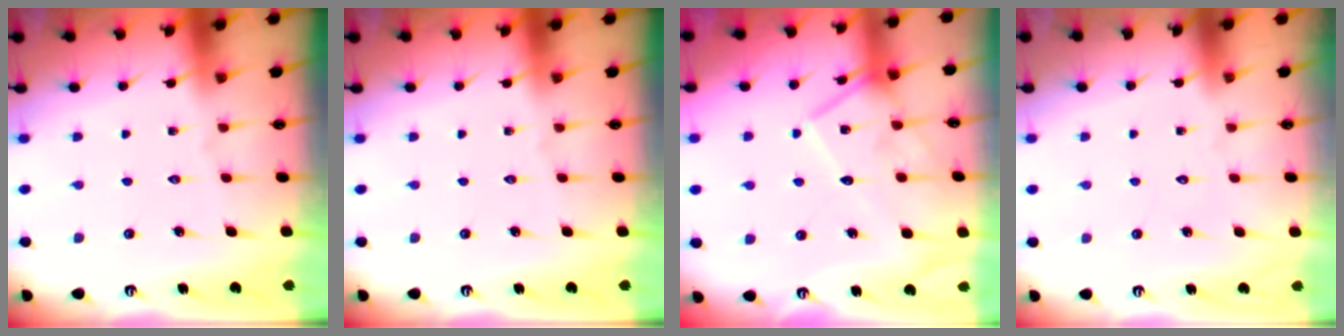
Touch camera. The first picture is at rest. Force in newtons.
{"total": 0.0}
{"total": 12.3, "press": 12.3, "slide": 0.5}
{"total": 1.7, "press": 1.7, "slide": 0.1}